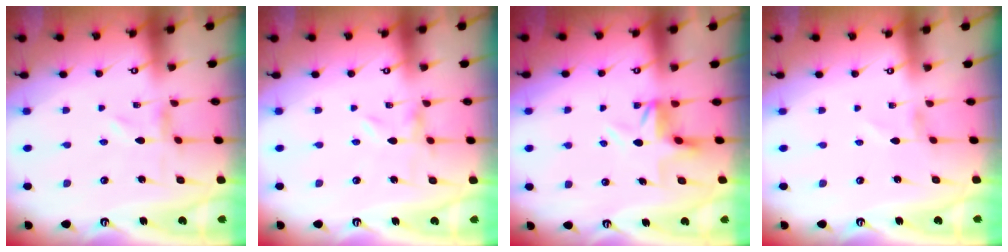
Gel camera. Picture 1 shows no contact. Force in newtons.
{"total": 0.0}
{"total": 5.1, "press": 5.1, "slide": 0.6}
{"total": 0.7, "press": 0.7, "slide": 0.2}